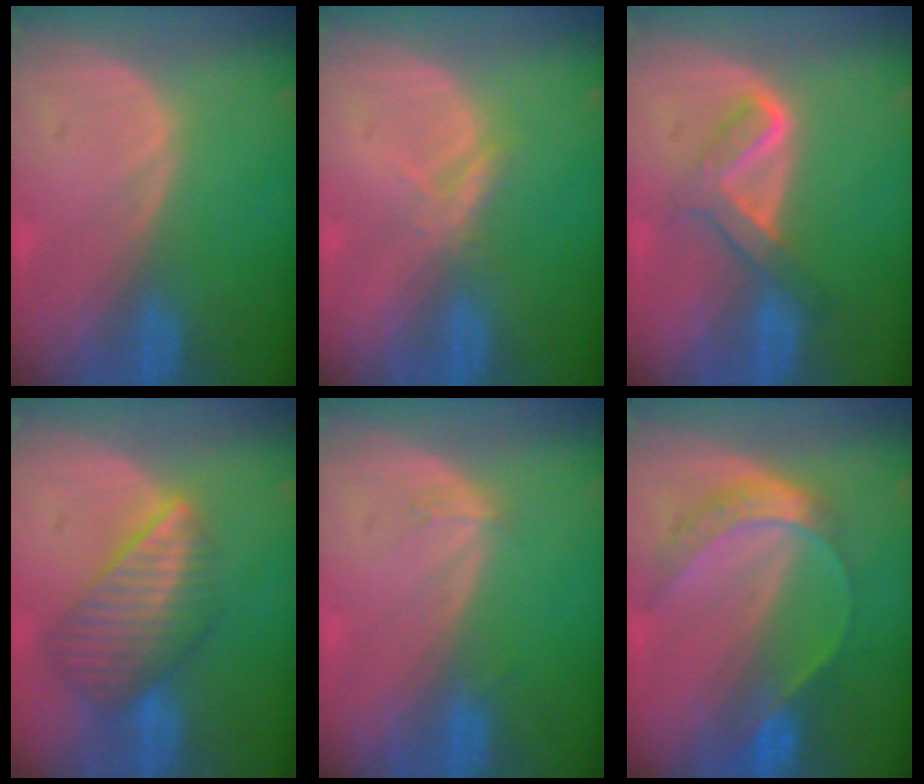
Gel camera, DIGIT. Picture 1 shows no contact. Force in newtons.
{"total": 2.1, "press": 2.1, "slide": 0.2}
{"total": 5.1, "press": 5.0, "slide": 0.7}
{"total": 8.4, "press": 7.4, "slide": 3.9}
{"total": 1.1, "press": 1.1, "slide": 0.1}
{"total": 7.1, "press": 6.0, "slide": 3.9}